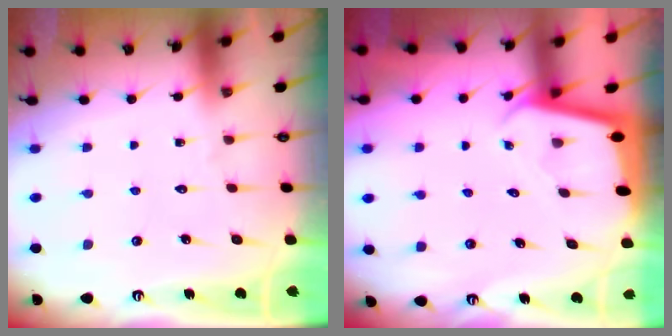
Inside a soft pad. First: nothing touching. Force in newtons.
{"total": 1.9, "press": 1.9, "slide": 0.1}